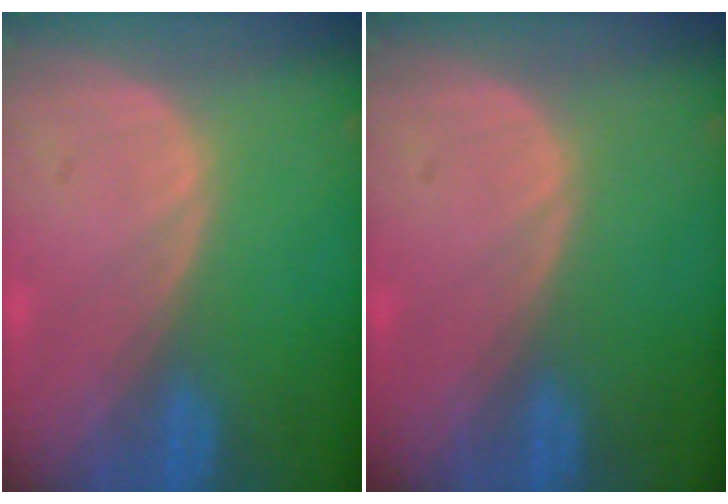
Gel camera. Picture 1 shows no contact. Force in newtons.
{"total": 0.0}